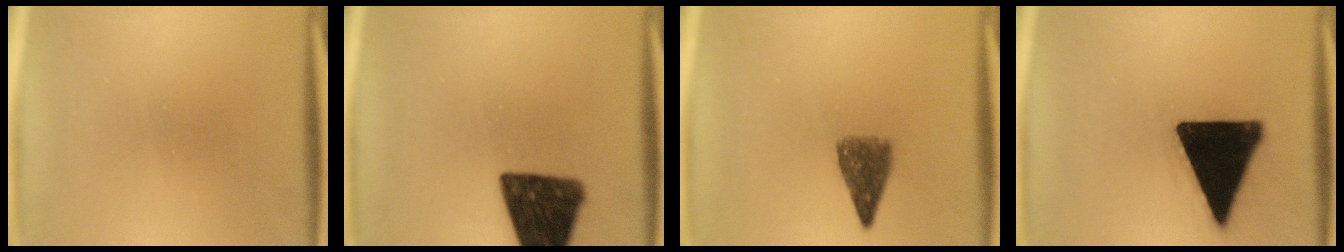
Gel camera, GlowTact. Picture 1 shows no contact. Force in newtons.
{"total": 16.6}
{"total": 4.5}
{"total": 19.7}